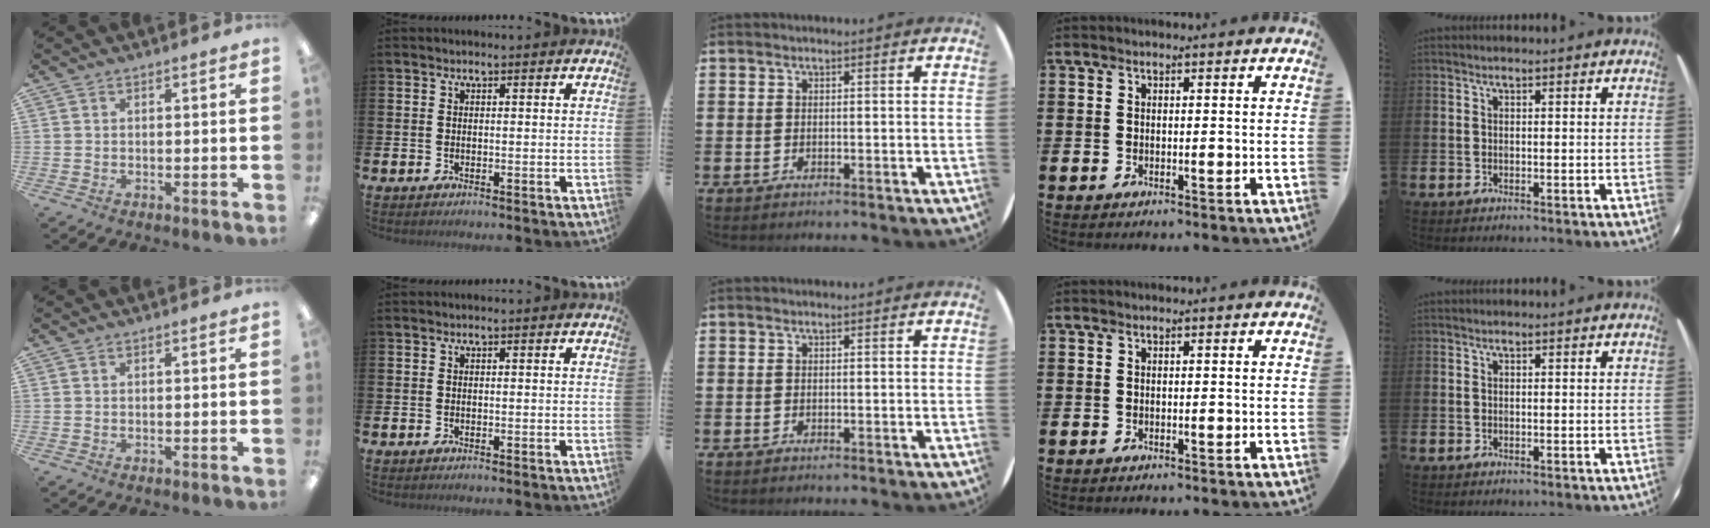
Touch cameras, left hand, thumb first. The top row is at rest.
{}